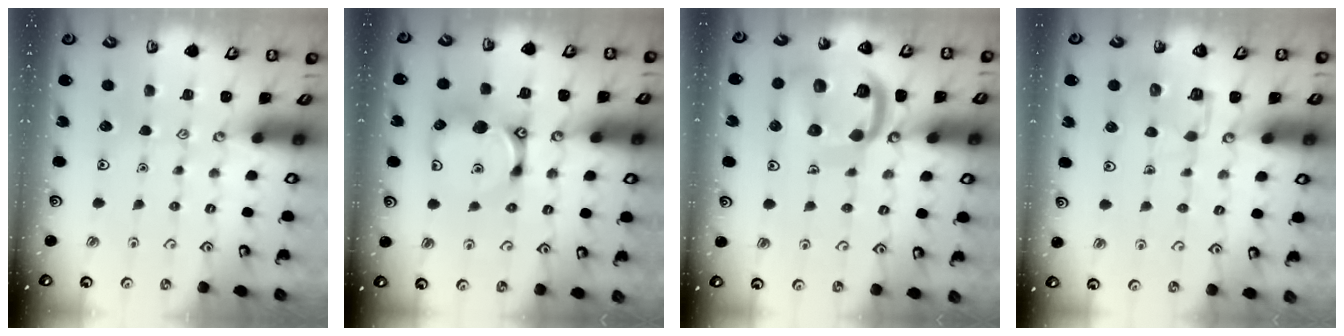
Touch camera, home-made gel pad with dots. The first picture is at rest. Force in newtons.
{"total": 11.0, "press": 11.0, "slide": 0.5}
{"total": 17.4, "press": 17.3, "slide": 1.9}
{"total": 5.6, "press": 5.6, "slide": 0.5}